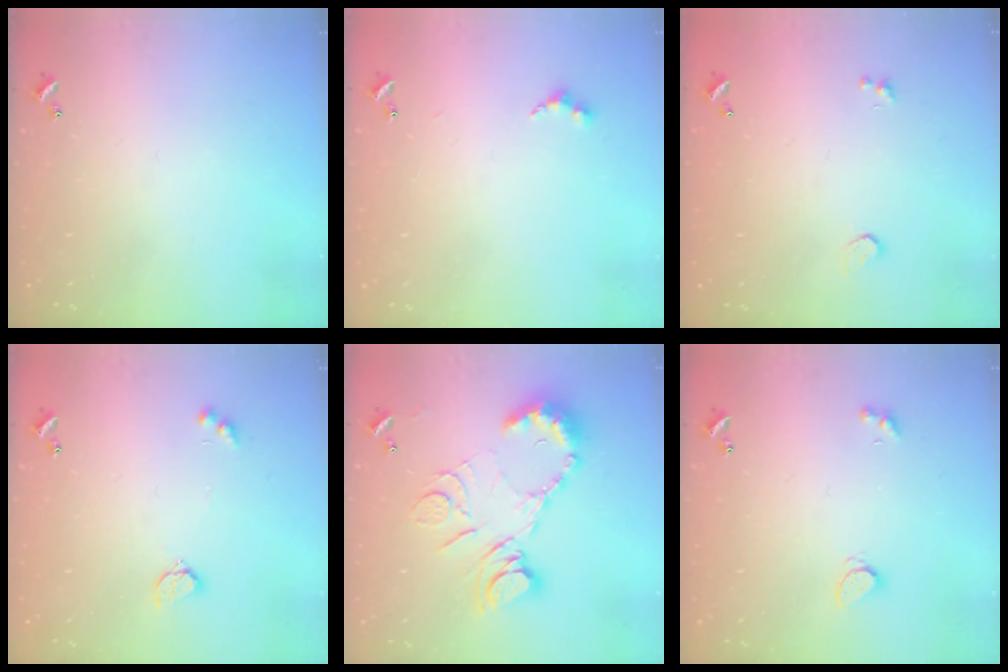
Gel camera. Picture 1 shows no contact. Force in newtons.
{"total": 4.0, "press": 4.0, "slide": 0.5}
{"total": 0.6, "press": 0.3, "slide": 0.5}
{"total": 4.0, "press": 4.0, "slide": 0.6}
{"total": 15.8, "press": 15.7, "slide": 1.7}
{"total": 2.0, "press": 2.0, "slide": 0.4}